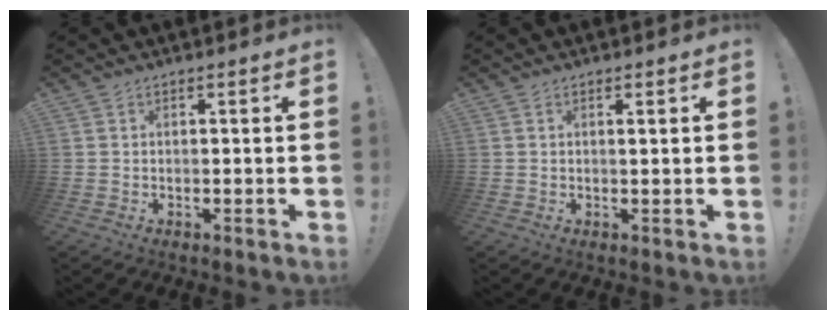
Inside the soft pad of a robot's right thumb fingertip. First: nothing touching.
{"total": 1.0, "force": [0.6, -0.1, 0.8], "torque": [-0.005, -0.005, 0.006]}